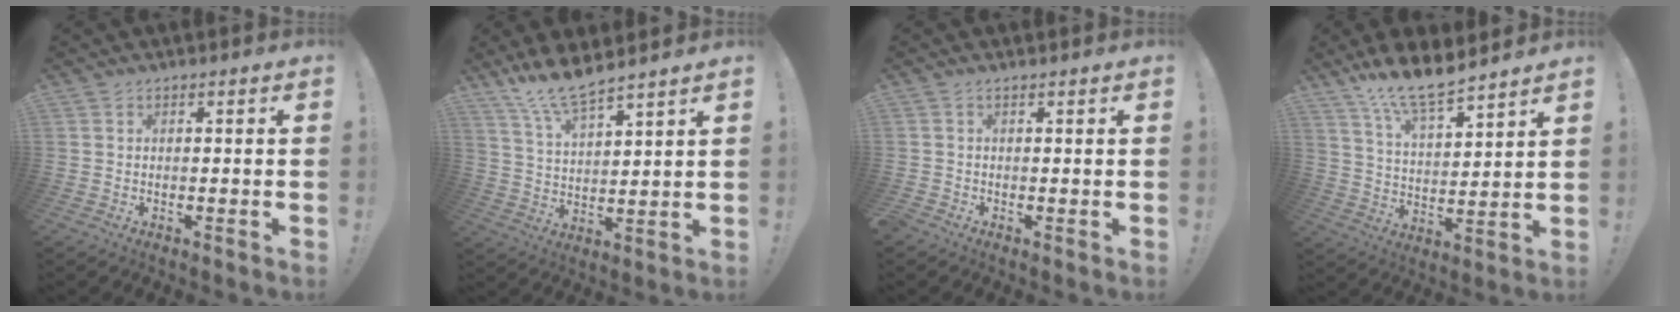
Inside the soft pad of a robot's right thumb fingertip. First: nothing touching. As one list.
[{"total": 10.1, "force": [9.1, 2.0, 3.8], "torque": [-0.083, -0.055, 0.169]}, {"total": 0.8, "force": [0.0, 0.7, -0.3], "torque": [0.000, 0.003, 0.002]}, {"total": 12.4, "force": [10.6, 3.4, 5.3], "torque": [-0.101, -0.075, 0.193]}]